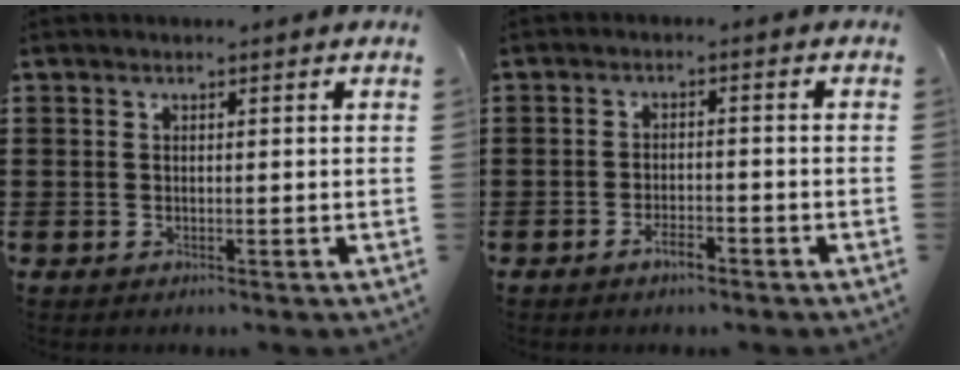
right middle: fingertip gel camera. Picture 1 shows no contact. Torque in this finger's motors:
{"motor_torque": [1.11, -0.12, 0.11, 0.04]}